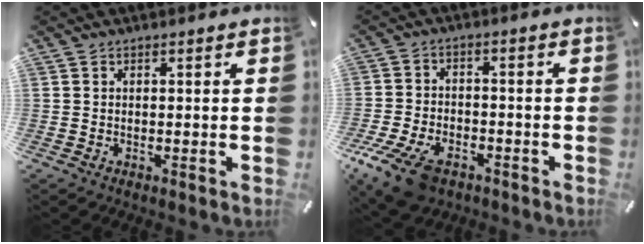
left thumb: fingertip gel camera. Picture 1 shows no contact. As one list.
[{"total": 11.5, "force": [-7.0, 6.3, 6.5], "torque": [-0.135, 0.031, -0.128]}]